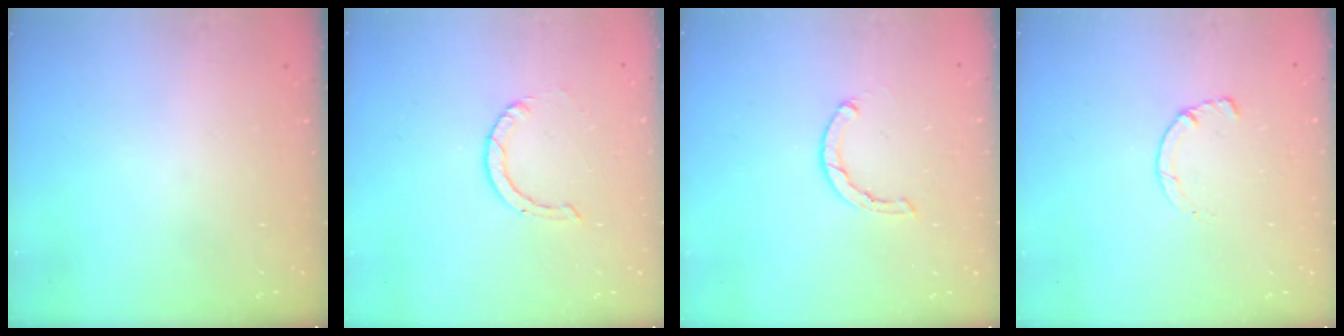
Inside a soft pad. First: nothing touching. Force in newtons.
{"total": 0.9, "press": 0.9, "slide": 0.1}
{"total": 1.7, "press": 1.6, "slide": 0.3}
{"total": 1.4, "press": 1.4, "slide": 0.3}